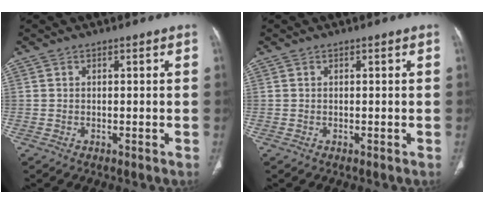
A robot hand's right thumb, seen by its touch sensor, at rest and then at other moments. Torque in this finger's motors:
{"motor_torque": [0.02, 0.03, 0.00, 0.01, 0.00]}